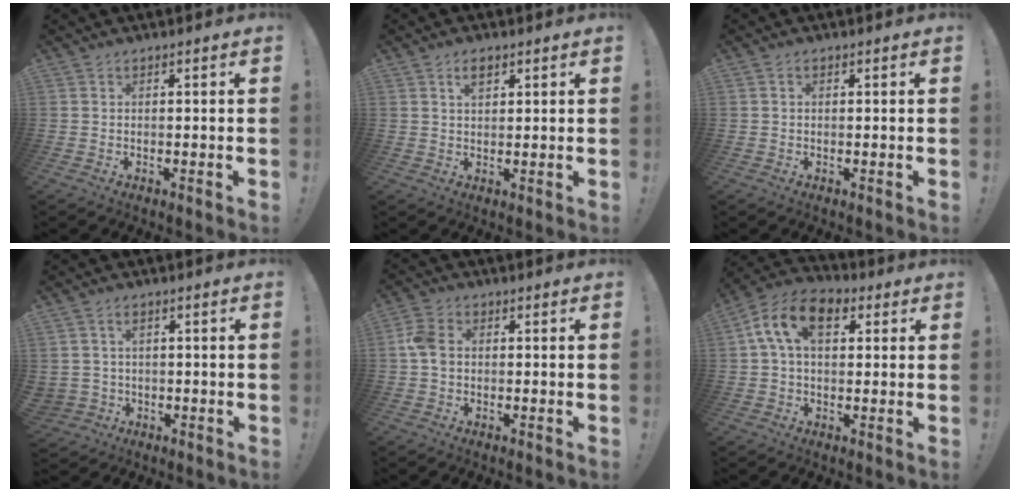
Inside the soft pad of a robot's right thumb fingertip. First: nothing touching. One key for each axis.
{"total": 3.4, "fx": 1.8, "fy": 1.7, "fz": 2.4, "tx": -0.034, "ty": -0.004, "tz": 0.028}
{"total": 0.6, "fx": 0.0, "fy": 0.5, "fz": 0.4, "tx": -0.006, "ty": 0.003, "tz": -0.001}
{"total": 3.7, "fx": 0.9, "fy": 3.4, "fz": 0.9, "tx": -0.019, "ty": -0.002, "tz": 0.020}
{"total": 6.4, "fx": 0.1, "fy": 4.5, "fz": 4.5, "tx": -0.093, "ty": 0.012, "tz": 0.005}
{"total": 13.3, "fx": 4.2, "fy": 8.2, "fz": 9.6, "tx": -0.176, "ty": 0.009, "tz": 0.078}